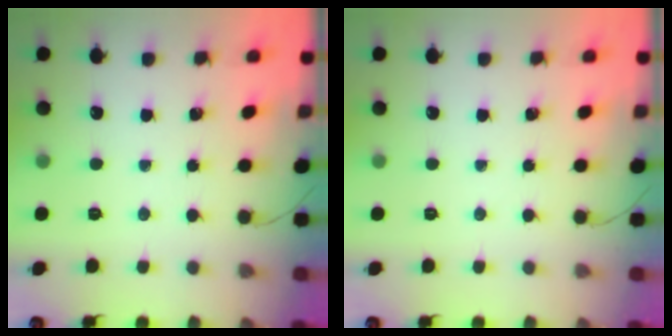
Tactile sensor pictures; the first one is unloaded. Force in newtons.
{"total": 0.0}